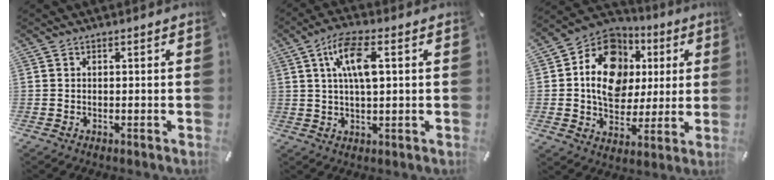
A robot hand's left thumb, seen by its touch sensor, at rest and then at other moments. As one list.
[{"total": 9.2, "force": [2.6, 3.4, 8.1], "torque": [-0.154, 0.007, 0.042]}, {"total": 15.0, "force": [2.3, 12.4, 8.1], "torque": [-0.141, -0.005, 0.044]}]